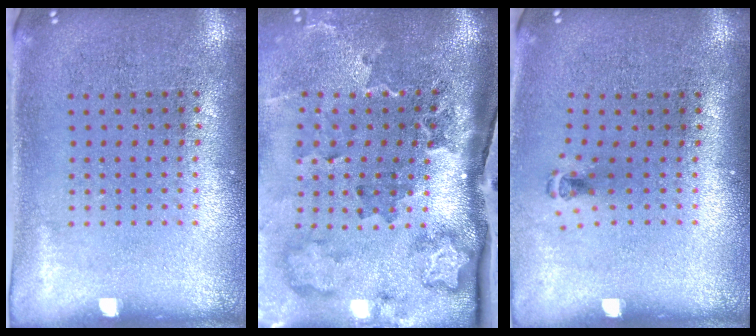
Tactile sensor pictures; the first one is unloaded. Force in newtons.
{"total": 3.7, "press": 2.4, "slide": 2.8}
{"total": 0.6, "press": 0.4, "slide": 0.5}